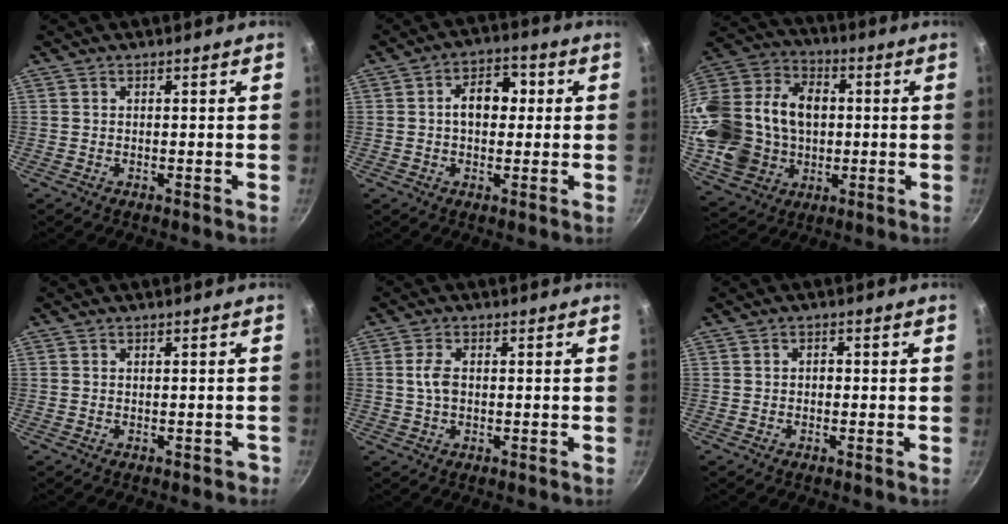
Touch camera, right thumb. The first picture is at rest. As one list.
[{"total": 7.8, "force": [0.8, 5.3, 5.6], "torque": [-0.048, 0.018, 0.002]}, {"total": 26.4, "force": [0.1, 20.6, 16.4], "torque": [-0.321, 0.041, 0.016]}, {"total": 1.0, "force": [-0.6, 0.6, 0.5], "torque": [0.004, 0.016, 0.003]}, {"total": 3.4, "force": [0.1, 2.1, 2.7], "torque": [-0.054, 0.008, 0.000]}, {"total": 1.3, "force": [-0.3, 1.0, 0.8], "torque": [-0.011, 0.007, -0.006]}]